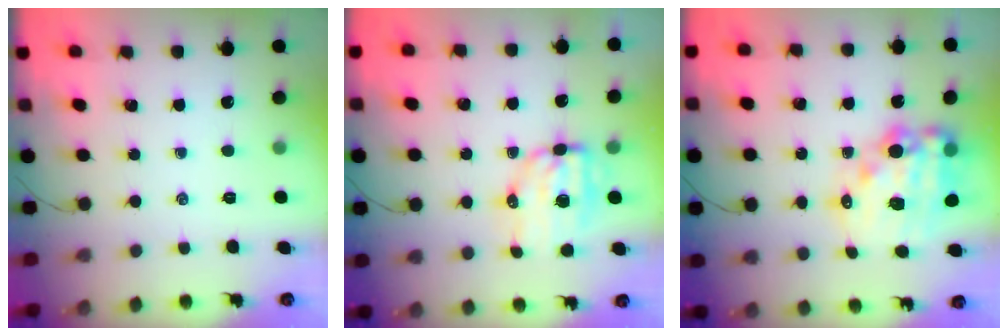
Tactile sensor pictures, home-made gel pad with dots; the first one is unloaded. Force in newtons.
{"total": 8.6, "press": 8.5, "slide": 1.8}
{"total": 17.5, "press": 17.0, "slide": 4.2}